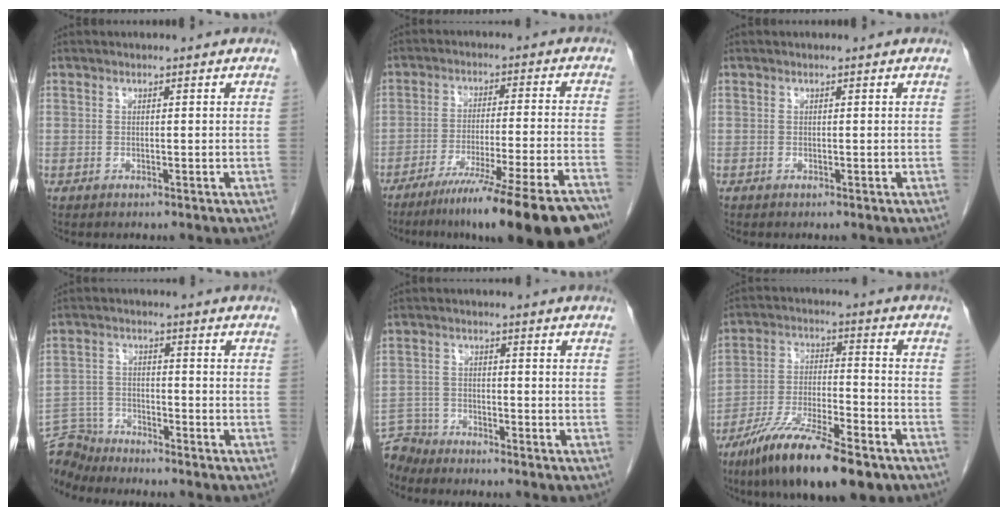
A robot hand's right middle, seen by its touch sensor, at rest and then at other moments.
{"total": 19.9, "force": [-15.2, -1.1, 12.8], "torque": [-0.140, -0.031, -0.235]}
{"total": 0.0}
{"total": 7.1, "force": [-6.9, 1.3, -0.3], "torque": [0.003, 0.002, -0.133]}
{"total": 5.3, "force": [-5.1, 1.3, -0.6], "torque": [0.017, -0.003, -0.099]}
{"total": 16.6, "force": [-11.2, 3.2, 11.9], "torque": [-0.207, -0.027, -0.196]}